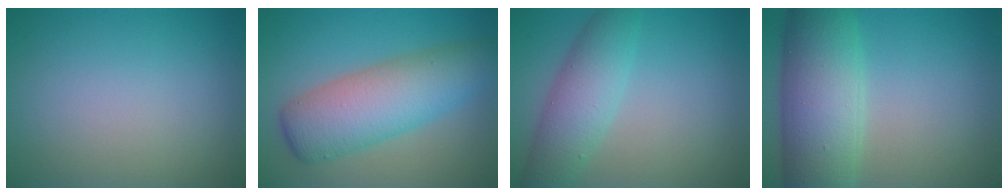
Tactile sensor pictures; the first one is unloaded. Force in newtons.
{"total": 7.6, "press": 7.6, "slide": 0.2}
{"total": 4.7, "press": 4.7, "slide": 0.3}
{"total": 9.2, "press": 9.2, "slide": 0.3}